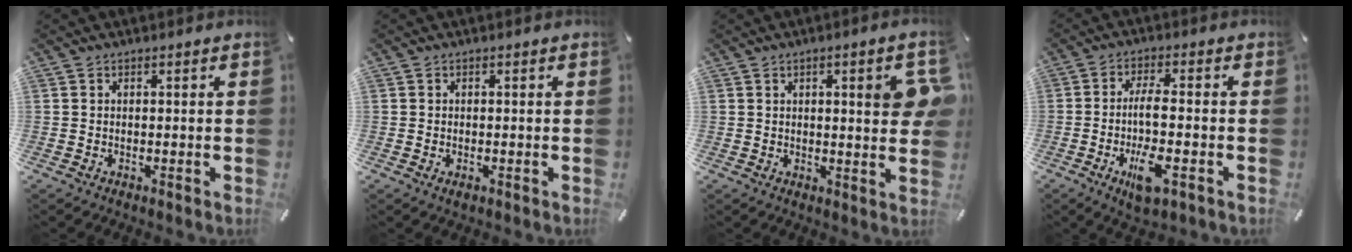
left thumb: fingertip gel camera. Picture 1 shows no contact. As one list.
[{"total": 1.0, "force": [-0.4, 0.5, 0.8], "torque": [-0.014, -0.001, -0.007]}, {"total": 7.8, "force": [2.3, 1.5, 7.3], "torque": [-0.107, -0.009, 0.030]}, {"total": 9.5, "force": [-2.3, 2.7, 8.8], "torque": [-0.171, -0.002, -0.041]}]